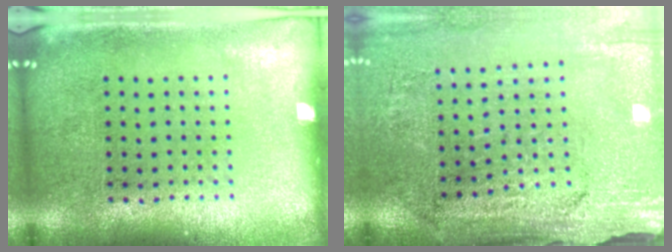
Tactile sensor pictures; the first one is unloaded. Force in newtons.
{"total": 3.1, "press": 3.1, "slide": 0.3}